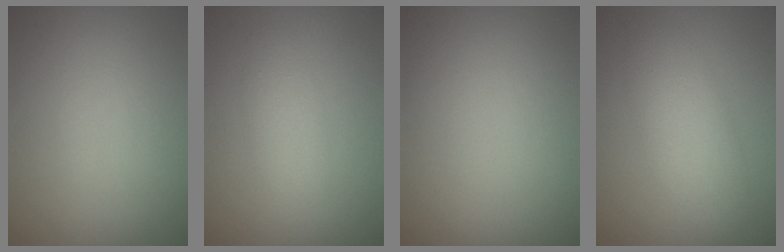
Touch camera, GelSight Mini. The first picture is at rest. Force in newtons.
{"total": 2.2, "press": 2.2, "slide": 0.2}
{"total": 0.0}
{"total": 4.0, "press": 4.0, "slide": 0.1}